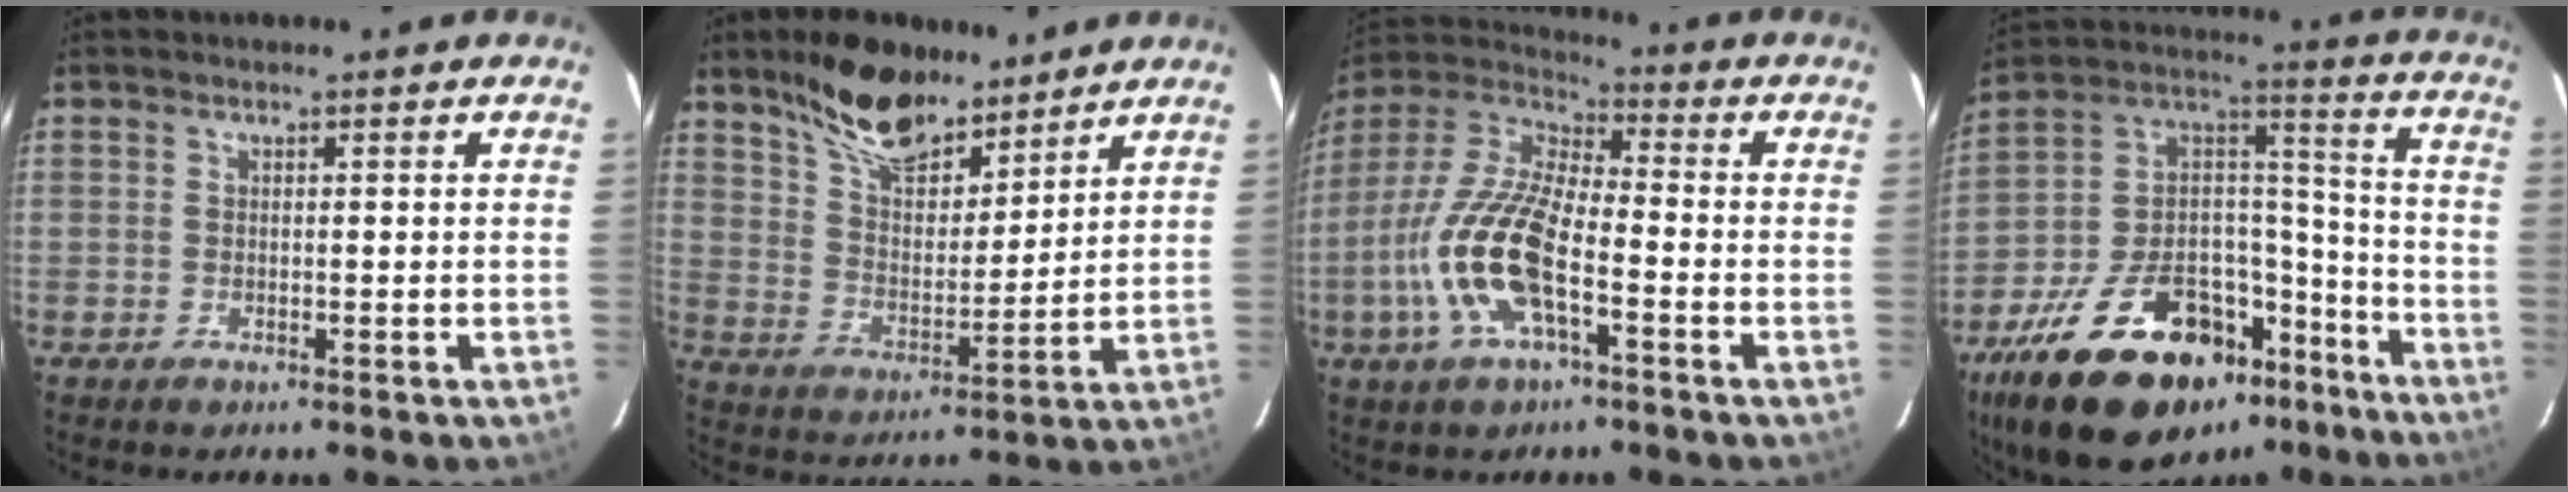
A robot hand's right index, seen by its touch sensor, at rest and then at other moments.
{"total": 15.0, "force": [11.2, 6.3, 7.7], "torque": [-0.138, 0.014, 0.204]}
{"total": 16.1, "force": [-5.5, 5.6, 14.0], "torque": [-0.299, -0.005, -0.113]}
{"total": 30.6, "force": [-19.7, 14.5, 18.4], "torque": [-0.338, 0.027, -0.297]}